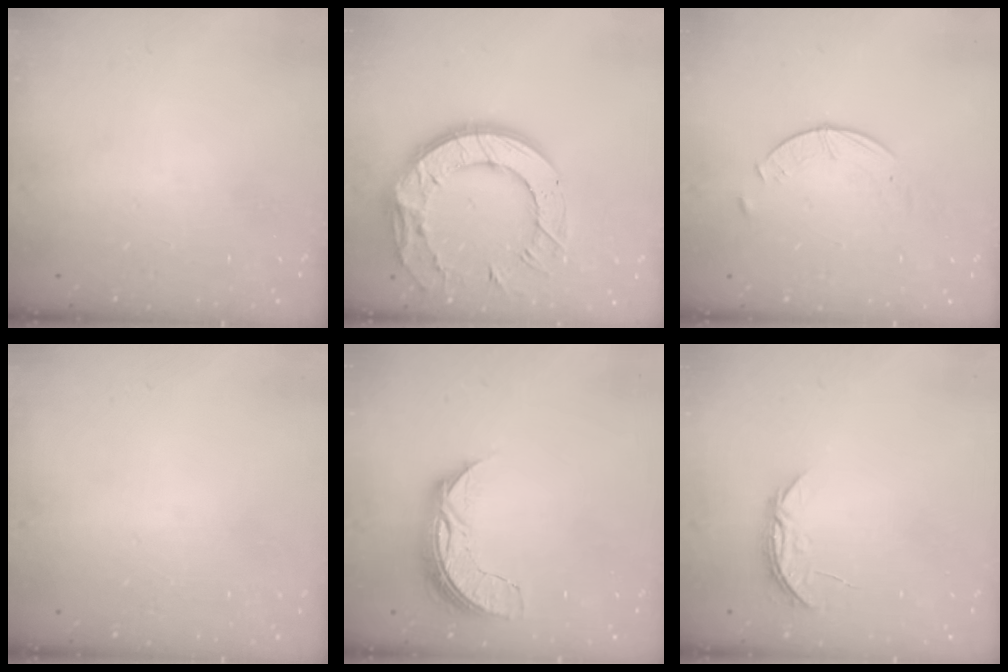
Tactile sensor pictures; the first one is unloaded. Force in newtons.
{"total": 17.6, "press": 17.5, "slide": 1.2}
{"total": 3.0, "press": 3.0, "slide": 0.4}
{"total": 0.0}
{"total": 7.2, "press": 7.2, "slide": 0.5}
{"total": 4.0, "press": 4.0, "slide": 0.5}